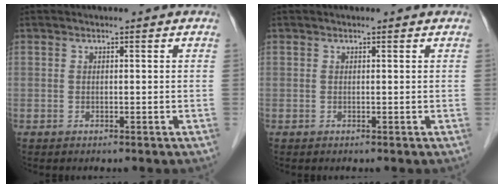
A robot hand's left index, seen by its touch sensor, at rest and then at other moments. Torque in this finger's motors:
{"motor_torque": [-1.01, -0.06, -0.58, -0.15]}